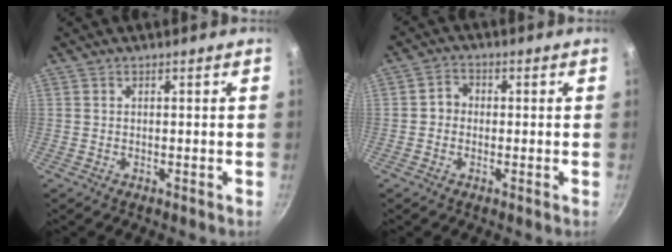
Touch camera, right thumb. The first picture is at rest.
{"total": 3.3, "force": [-0.2, 2.9, 1.5], "torque": [-0.008, 0.011, -0.010]}